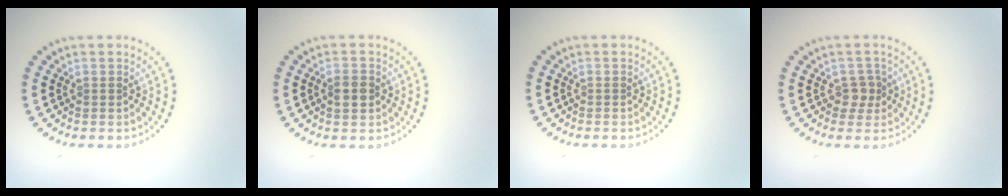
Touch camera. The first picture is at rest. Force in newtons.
{"total": 1.9, "press": 1.9, "slide": 0.4}
{"total": 0.0}
{"total": 1.6, "press": 1.3, "slide": 0.9}